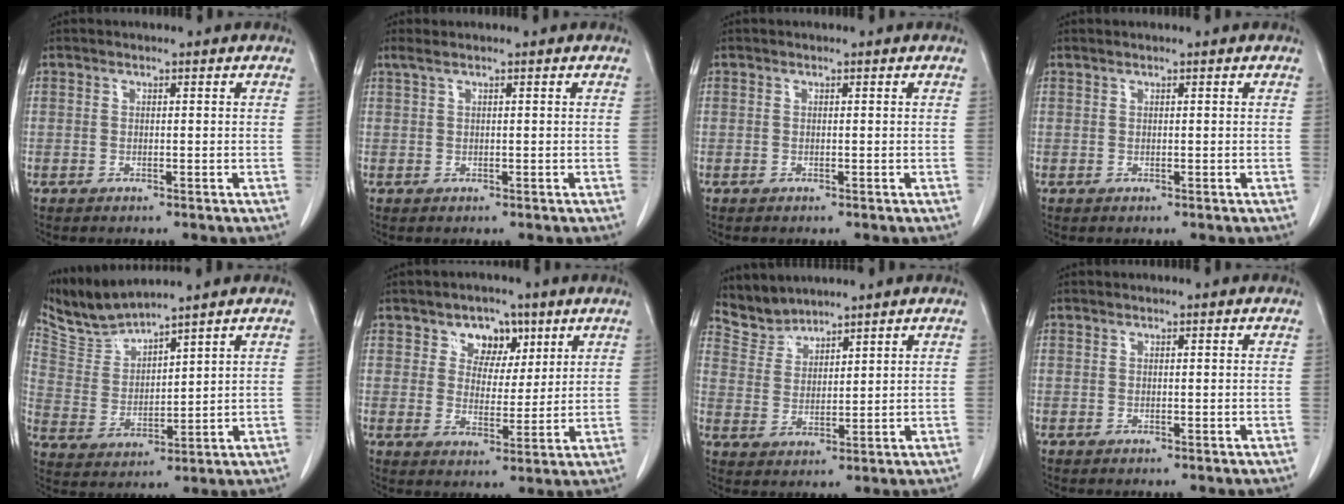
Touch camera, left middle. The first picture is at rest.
{"total": 1.2, "force": [0.8, 0.0, 0.8], "torque": [-0.025, 0.015, 0.021]}
{"total": 0.0}
{"total": 0.0}
{"total": 7.0, "force": [7.0, -0.5, 1.0], "torque": [-0.040, 0.001, 0.157]}
{"total": 6.2, "force": [3.4, 4.6, 2.6], "torque": [-0.031, 0.013, 0.057]}
{"total": 4.7, "force": [4.6, 0.8, -0.6], "torque": [0.009, 0.005, 0.103]}
{"total": 0.0}